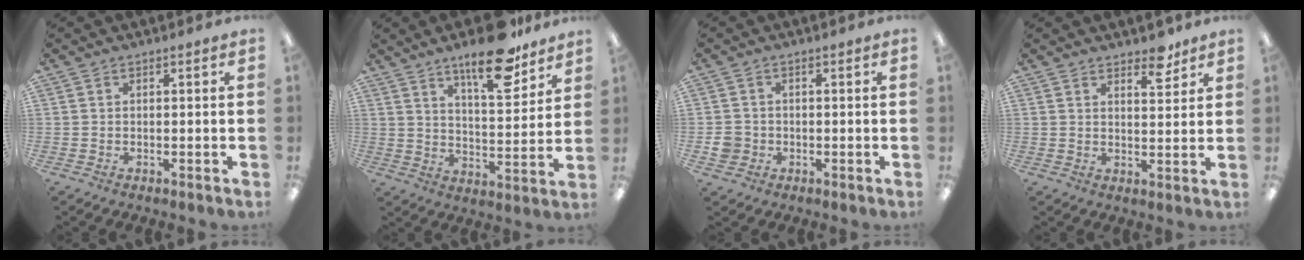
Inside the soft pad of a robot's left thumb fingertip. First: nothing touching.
{"total": 15.9, "force": [11.6, 5.1, 9.7], "torque": [-0.137, -0.065, 0.190]}
{"total": 3.6, "force": [-0.7, 3.4, 1.0], "torque": [-0.008, 0.004, -0.014]}
{"total": 5.6, "force": [4.6, 2.2, 2.3], "torque": [-0.008, -0.034, 0.074]}